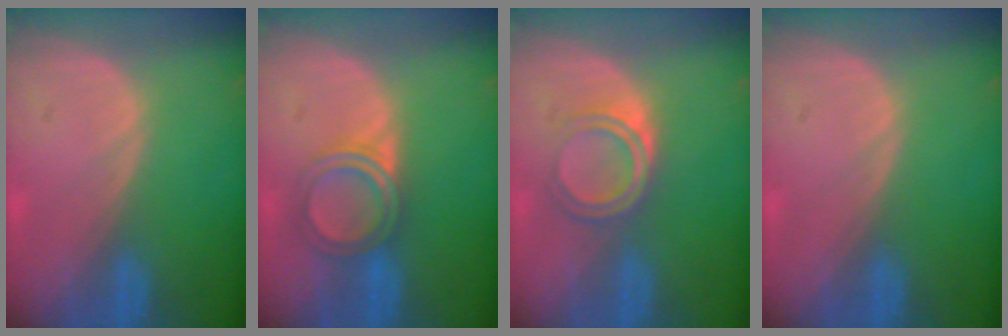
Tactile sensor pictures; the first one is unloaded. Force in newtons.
{"total": 5.0, "press": 4.7, "slide": 1.6}
{"total": 4.2, "press": 4.1, "slide": 1.0}
{"total": 0.0}